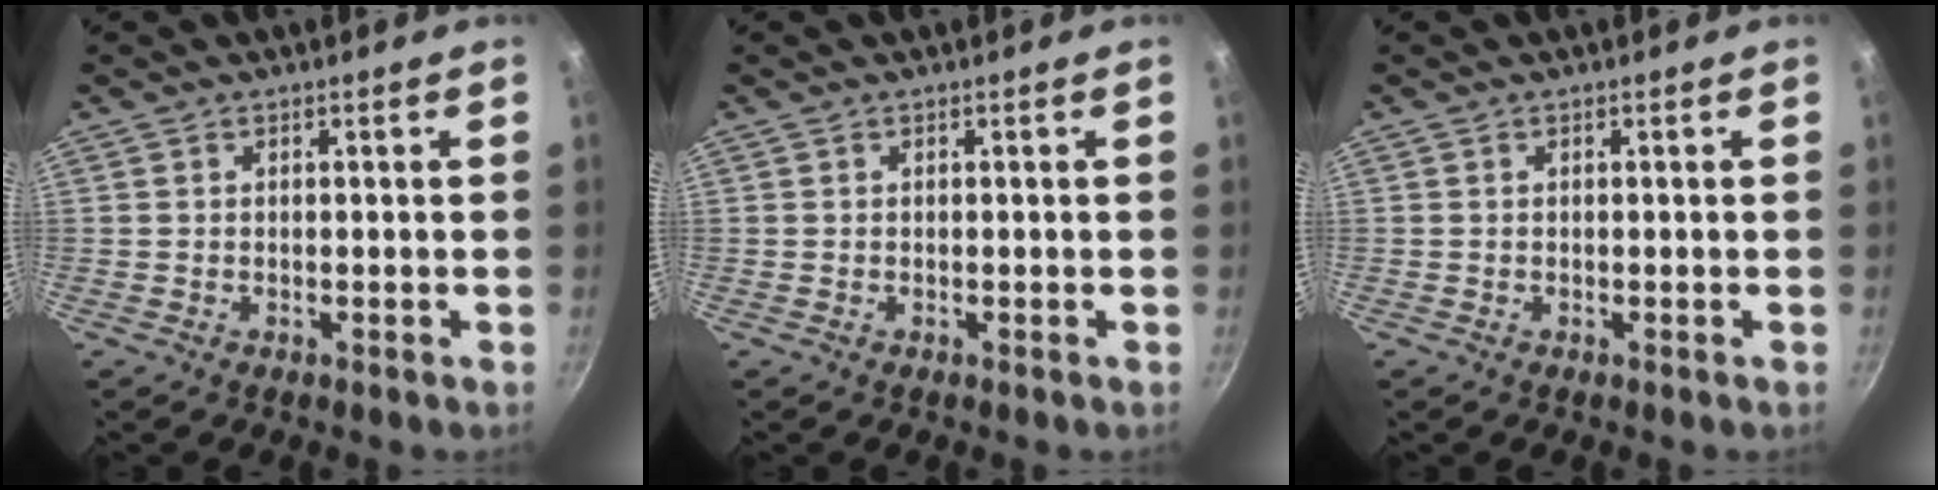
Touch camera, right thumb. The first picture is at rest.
{"total": 0.0}
{"total": 0.0}